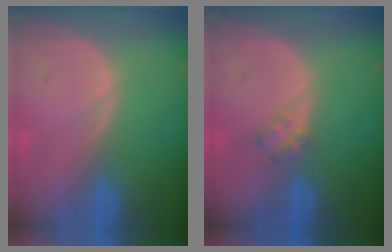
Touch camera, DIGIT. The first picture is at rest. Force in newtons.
{"total": 2.0, "press": 2.0, "slide": 0.2}